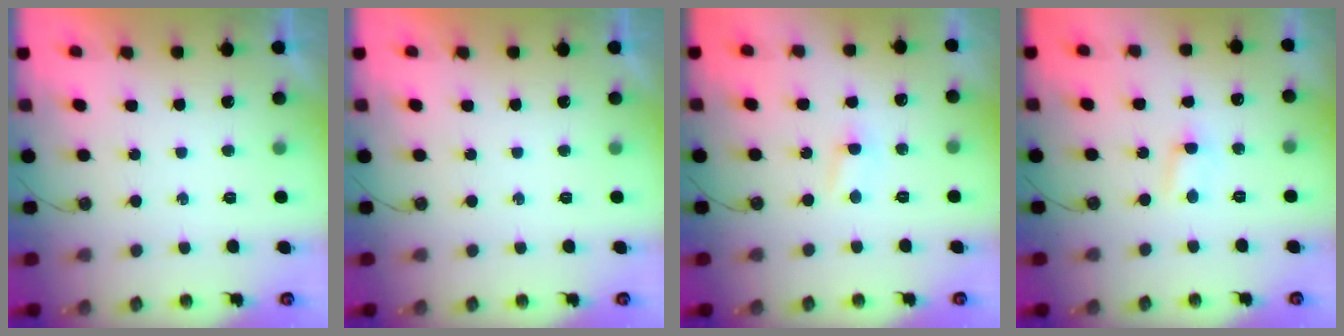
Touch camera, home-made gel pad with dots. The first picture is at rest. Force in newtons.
{"total": 0.0}
{"total": 2.8, "press": 2.8, "slide": 0.2}
{"total": 2.8, "press": 2.8, "slide": 0.3}